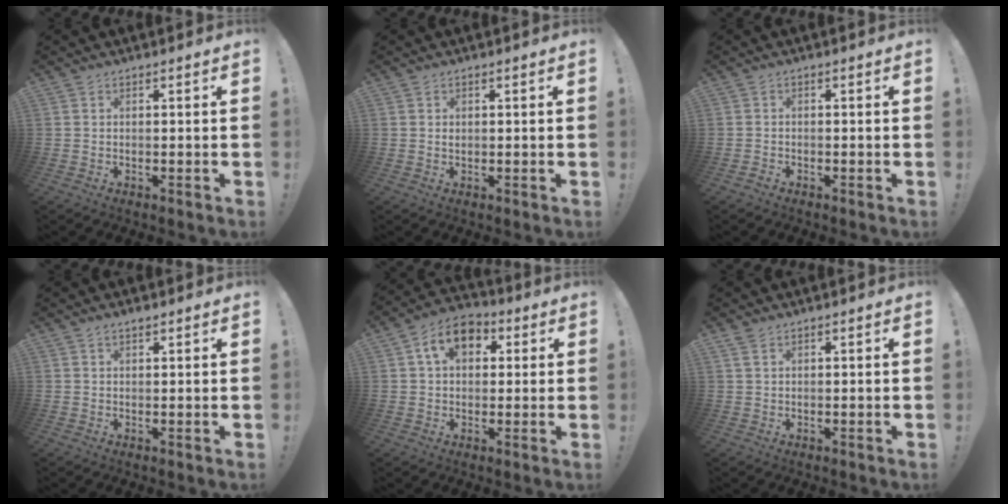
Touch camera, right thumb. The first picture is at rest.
{"total": 0.5, "force": [0.2, 0.4, 0.2], "torque": [-0.006, 0.003, 0.005]}
{"total": 1.2, "force": [-1.1, 0.3, 0.3], "torque": [-0.004, 0.002, -0.019]}
{"total": 1.3, "force": [1.1, 0.3, 0.6], "torque": [-0.006, -0.002, 0.018]}
{"total": 10.9, "force": [3.7, 7.5, 6.9], "torque": [-0.108, 0.009, 0.070]}
{"total": 2.1, "force": [1.3, 0.9, 1.4], "torque": [-0.027, 0.000, 0.024]}